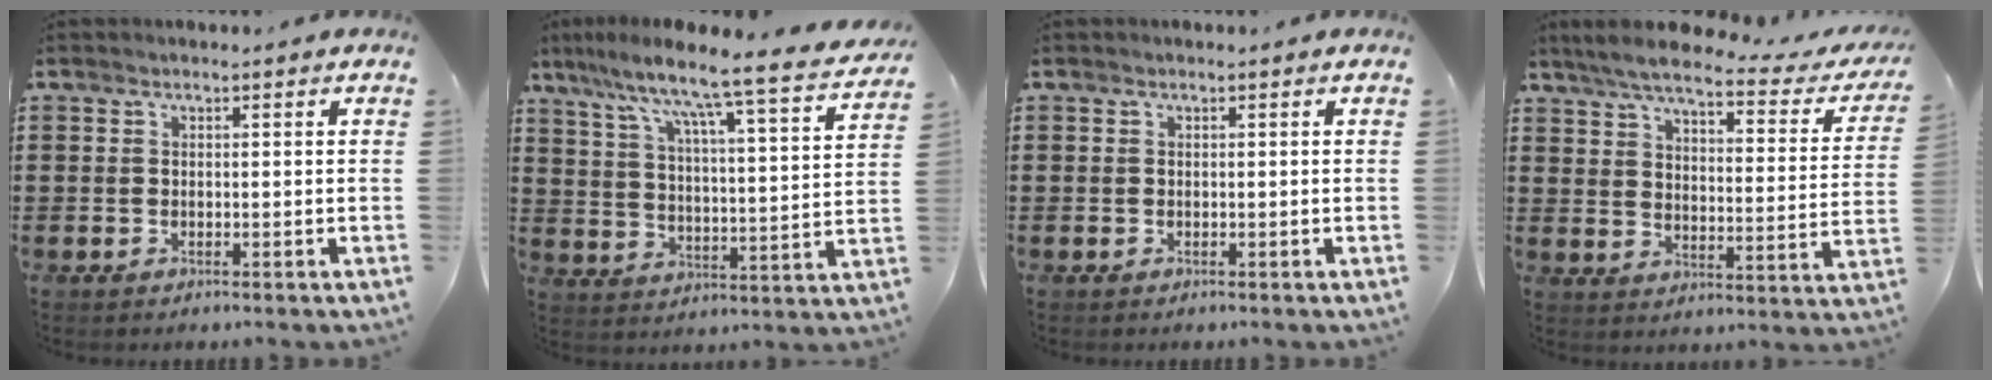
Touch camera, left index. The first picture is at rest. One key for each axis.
{"total": 7.4, "fx": 6.3, "fy": -0.9, "fz": 3.7, "tx": -0.092, "ty": -0.063, "tz": 0.091}
{"total": 0.0}
{"total": 6.4, "fx": 5.3, "fy": 0.6, "fz": 3.5, "tx": -0.091, "ty": -0.025, "tz": 0.088}